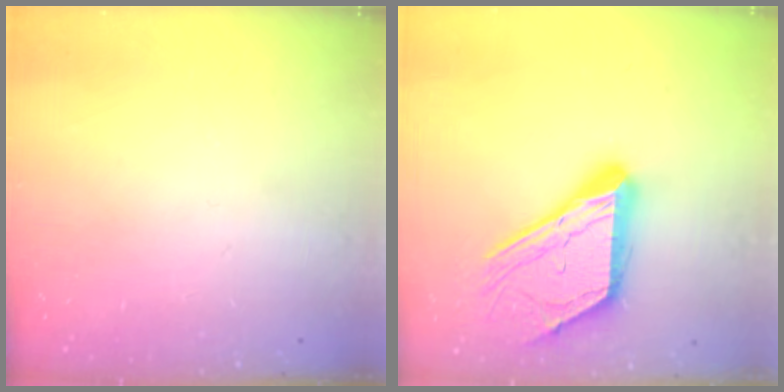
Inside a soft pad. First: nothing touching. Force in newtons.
{"total": 19.1, "press": 19.0, "slide": 1.7}